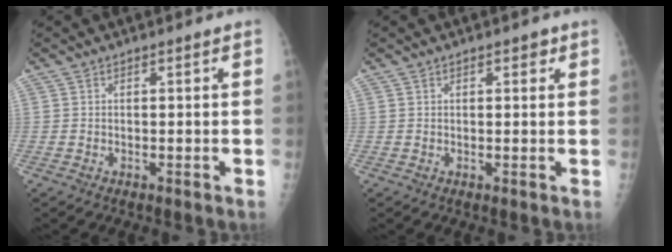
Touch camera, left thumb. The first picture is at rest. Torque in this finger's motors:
{"motor_torque": [-0.33, -0.18, -0.14, -0.20, 0.03]}